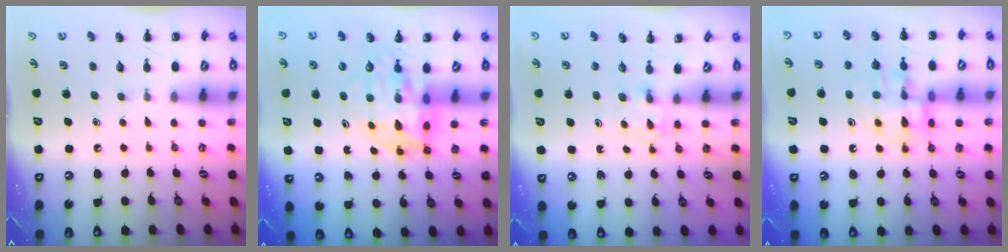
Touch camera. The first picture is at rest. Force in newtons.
{"total": 10.7, "press": 10.2, "slide": 3.2}
{"total": 2.4, "press": 2.1, "slide": 1.1}
{"total": 12.8, "press": 12.6, "slide": 2.0}